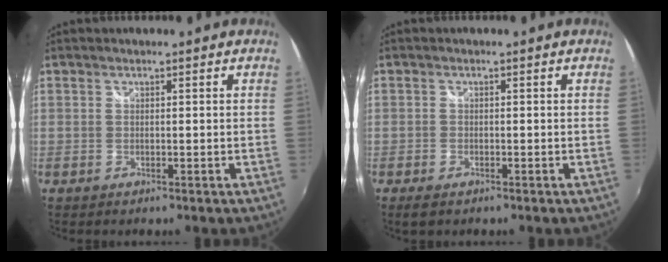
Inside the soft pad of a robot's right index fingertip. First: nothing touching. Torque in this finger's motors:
{"motor_torque": [0.25, -0.09, 0.11, 0.01]}